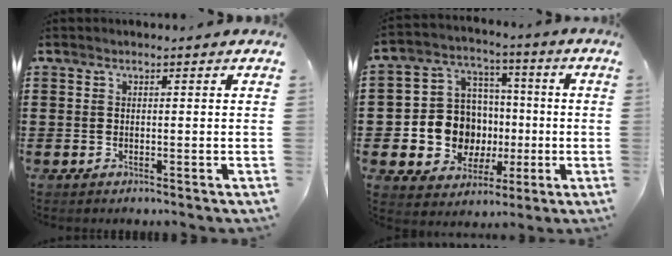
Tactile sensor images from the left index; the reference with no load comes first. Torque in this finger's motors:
{"motor_torque": [1.17, -0.07, 0.92, 0.12]}